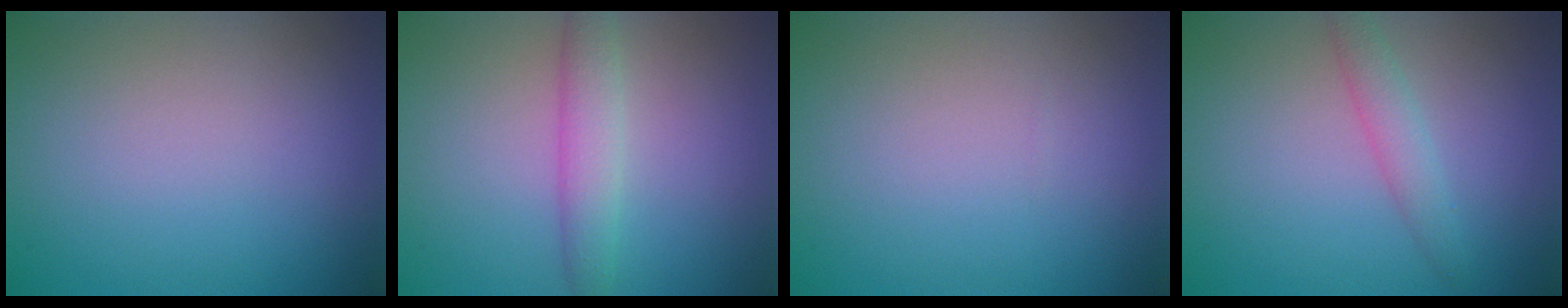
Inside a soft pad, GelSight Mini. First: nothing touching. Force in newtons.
{"total": 2.9, "press": 2.9, "slide": 0.1}
{"total": 0.0}
{"total": 2.2, "press": 2.2, "slide": 0.2}